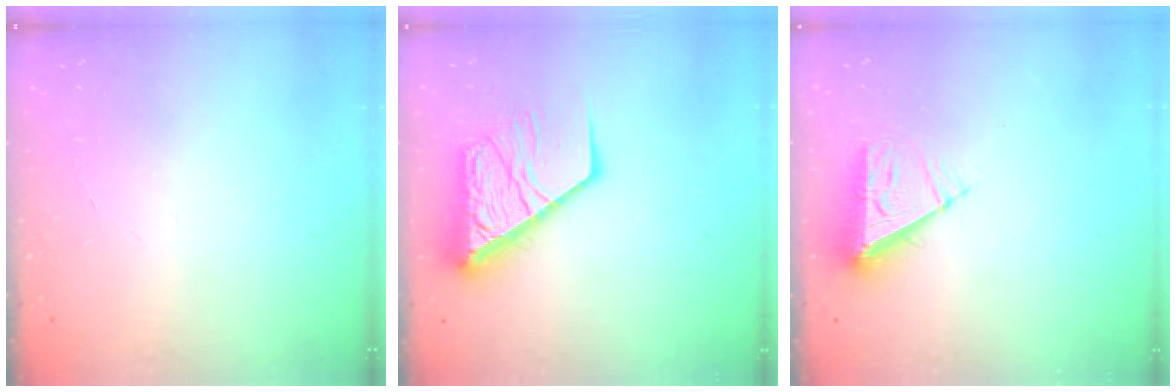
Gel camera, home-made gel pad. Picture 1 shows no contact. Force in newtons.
{"total": 14.4, "press": 14.3, "slide": 1.8}
{"total": 8.0, "press": 7.9, "slide": 1.2}